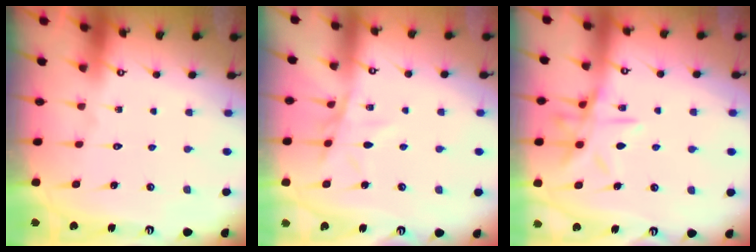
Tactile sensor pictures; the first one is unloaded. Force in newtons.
{"total": 8.7, "press": 8.7, "slide": 0.7}
{"total": 12.2, "press": 12.1, "slide": 0.9}